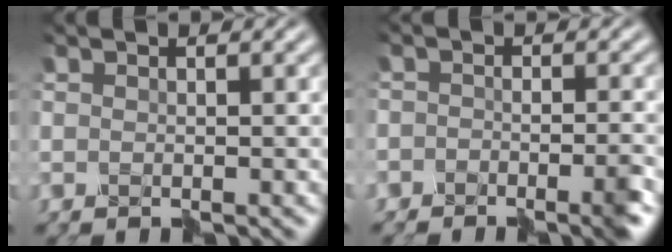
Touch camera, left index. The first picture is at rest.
{"total": 2.9, "force": [-2.6, 0.7, 1.0], "torque": [-0.013, 0.003, -0.042]}